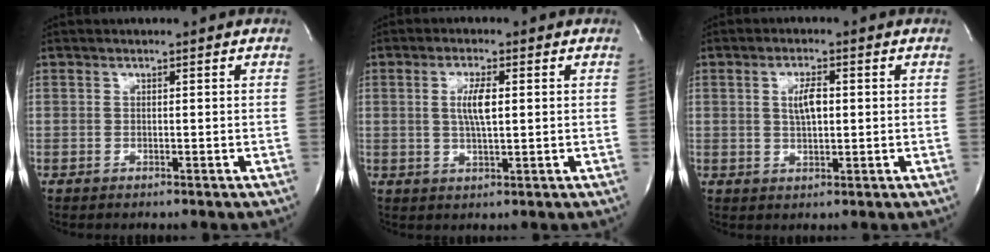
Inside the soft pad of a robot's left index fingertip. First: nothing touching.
{"total": 4.5, "force": [0.6, 0.8, 4.4], "torque": [-0.090, -0.001, 0.012]}
{"total": 3.9, "force": [0.5, 1.3, 3.6], "torque": [-0.071, 0.002, 0.011]}